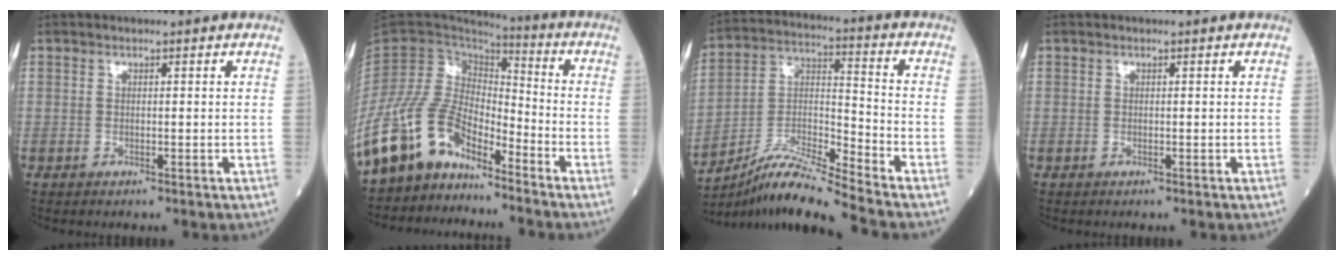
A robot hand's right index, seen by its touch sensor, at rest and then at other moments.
{"total": 12.2, "force": [-9.5, 5.2, 5.5], "torque": [-0.133, 0.035, -0.191]}
{"total": 12.0, "force": [-10.8, -1.6, 5.0], "torque": [-0.100, 0.006, -0.199]}
{"total": 0.0}